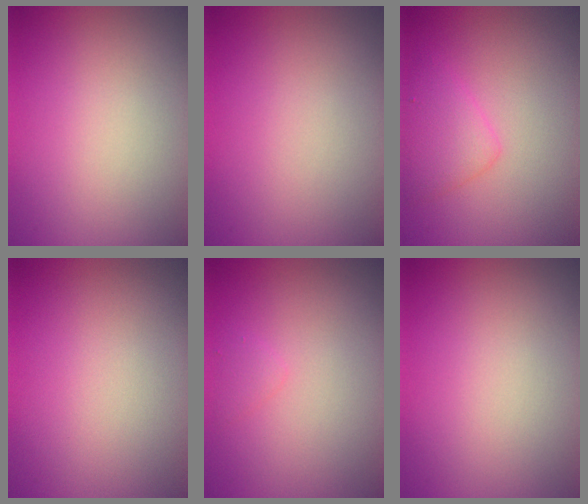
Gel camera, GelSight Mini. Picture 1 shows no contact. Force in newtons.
{"total": 0.0}
{"total": 2.5, "press": 2.5, "slide": 0.1}
{"total": 0.0}
{"total": 0.7, "press": 0.7, "slide": 0.0}
{"total": 0.0}